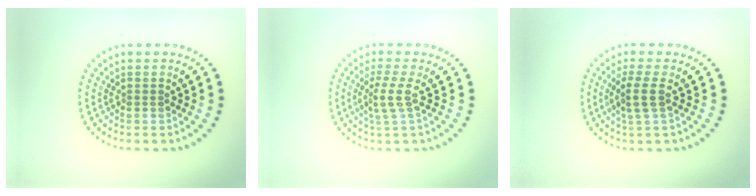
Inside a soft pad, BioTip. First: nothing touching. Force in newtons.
{"total": 2.2, "press": 1.6, "slide": 1.5}
{"total": 2.3, "press": 1.8, "slide": 1.3}